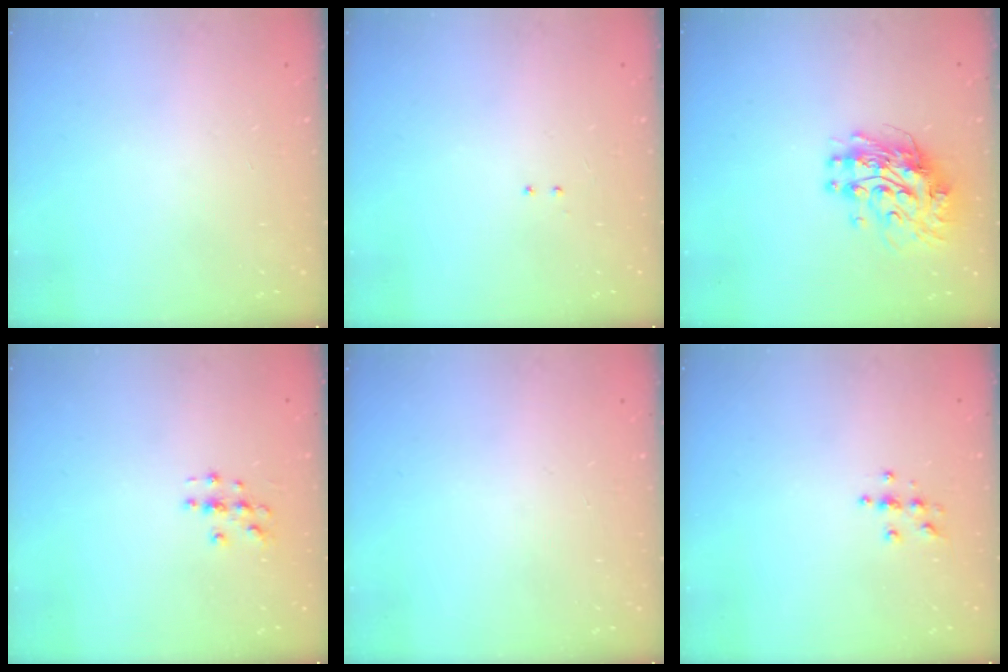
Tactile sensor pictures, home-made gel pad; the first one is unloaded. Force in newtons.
{"total": 2.0, "press": 2.0, "slide": 0.4}
{"total": 11.2, "press": 11.2, "slide": 0.9}
{"total": 3.0, "press": 3.0, "slide": 0.3}
{"total": 0.0}
{"total": 3.7, "press": 3.7, "slide": 0.4}